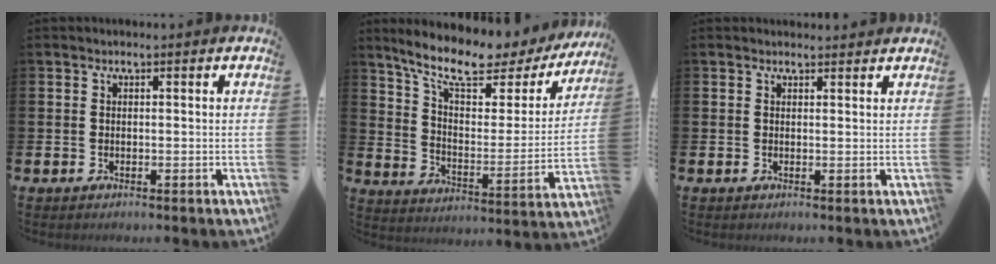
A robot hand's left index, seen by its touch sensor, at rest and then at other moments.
{"total": 10.4, "force": [8.6, 2.9, 5.1], "torque": [-0.127, -0.052, 0.144]}
{"total": 1.1, "force": [1.1, 0.2, 0.0], "torque": [0.011, -0.006, 0.017]}